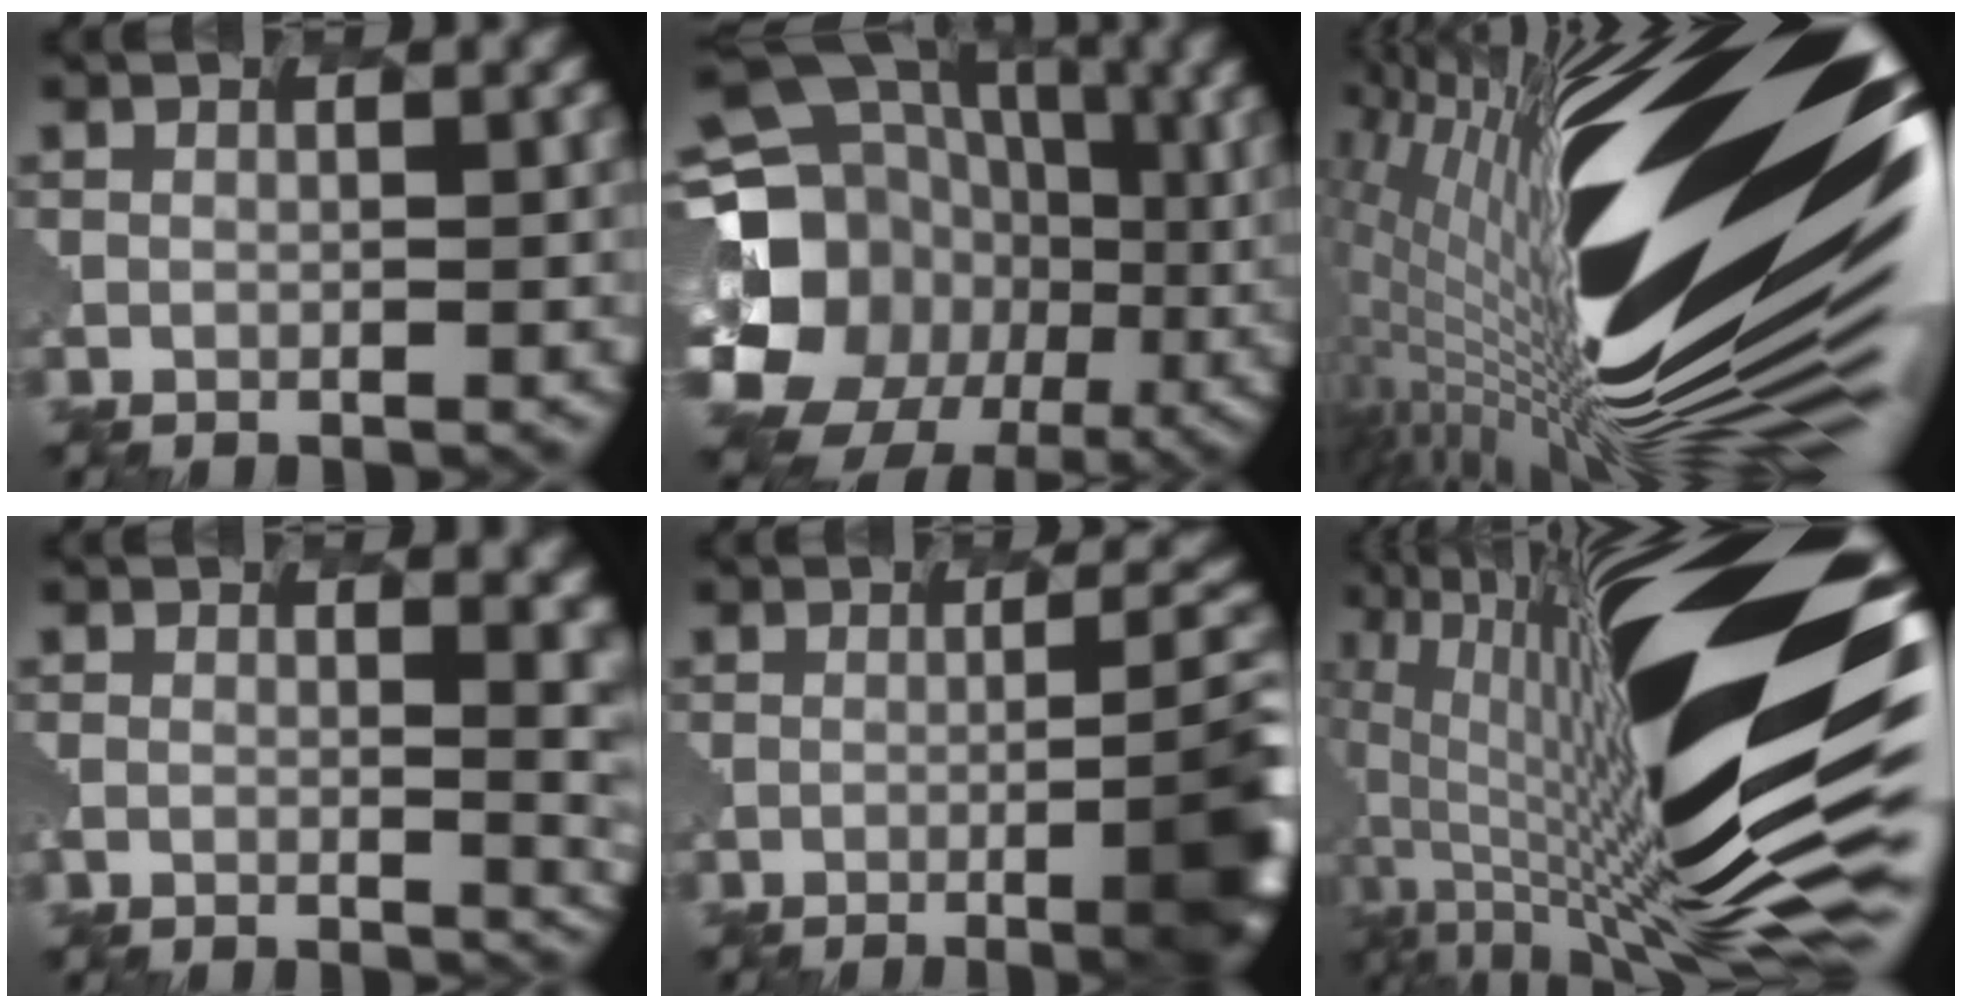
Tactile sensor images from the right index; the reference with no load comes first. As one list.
[{"total": 16.6, "force": [-2.4, 15.2, 6.0], "torque": [-0.152, 0.003, -0.085]}, {"total": 18.7, "force": [3.4, 5.8, 17.5], "torque": [-0.307, -0.007, 0.031]}, {"total": 3.2, "force": [1.0, 1.2, 2.8], "torque": [-0.006, 0.013, -0.007]}, {"total": 7.5, "force": [-2.7, 1.6, 6.8], "torque": [-0.072, 0.015, -0.046]}, {"total": 16.4, "force": [1.4, 4.4, 15.7], "torque": [-0.294, 0.023, -0.005]}]